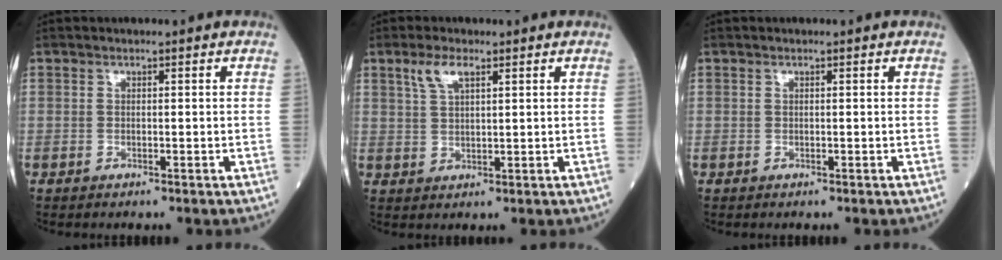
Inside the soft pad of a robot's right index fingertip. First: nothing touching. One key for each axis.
{"total": 3.9, "fx": 2.3, "fy": 1.2, "fz": 3.0, "tx": -0.067, "ty": 0.009, "tz": 0.051}
{"total": 0.0}